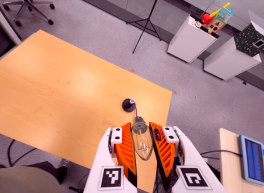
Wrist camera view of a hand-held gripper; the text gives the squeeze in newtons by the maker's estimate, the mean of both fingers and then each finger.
{"total": 20.2, "left": 22.1, "right": 18.4}